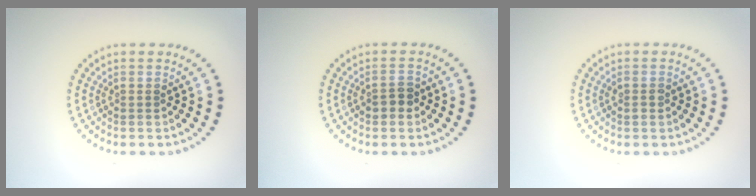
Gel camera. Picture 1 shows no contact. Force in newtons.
{"total": 1.6, "press": 1.5, "slide": 0.3}
{"total": 0.7, "press": 0.7, "slide": 0.3}